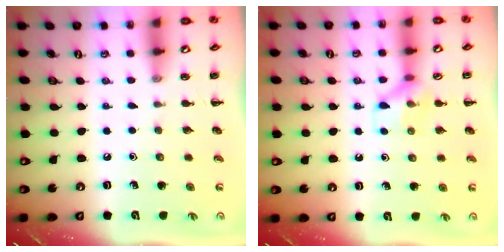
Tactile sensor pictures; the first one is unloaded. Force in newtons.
{"total": 8.7, "press": 8.7, "slide": 0.5}